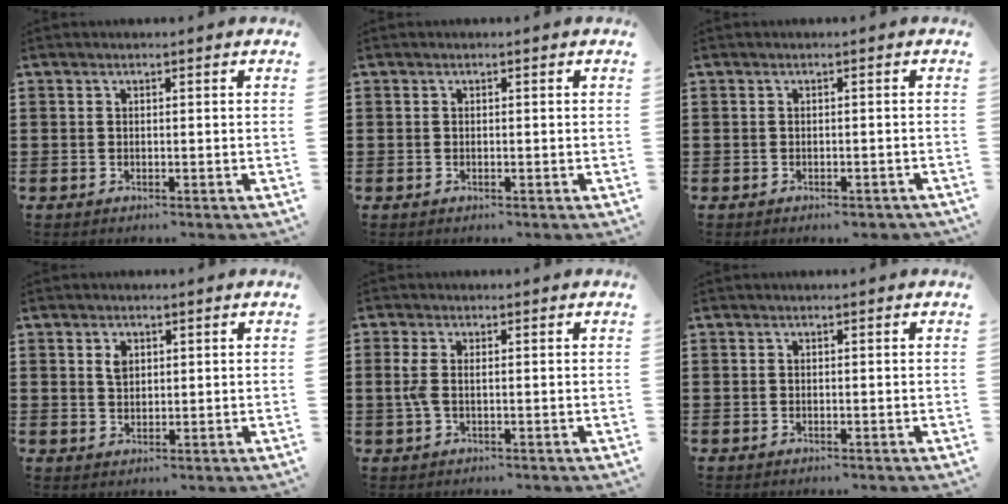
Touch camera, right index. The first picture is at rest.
{"total": 0.0}
{"total": 0.9, "force": [-0.8, 0.2, 0.4], "torque": [-0.012, -0.005, -0.015]}
{"total": 2.2, "force": [1.0, 1.4, 1.4], "torque": [-0.031, 0.004, 0.018]}
{"total": 2.6, "force": [0.0, 1.2, 2.3], "torque": [-0.060, -0.001, -0.006]}
{"total": 0.0}